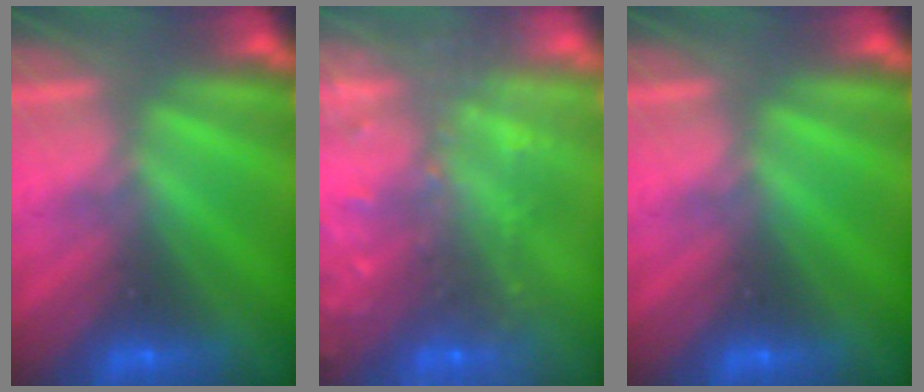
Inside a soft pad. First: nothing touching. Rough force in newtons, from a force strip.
{"total": 8.3}
{"total": 0.0}